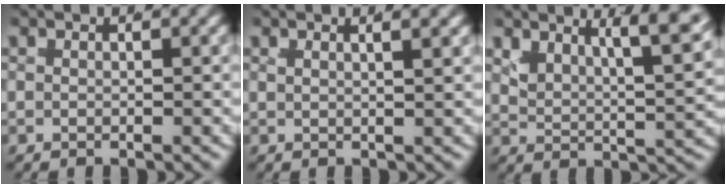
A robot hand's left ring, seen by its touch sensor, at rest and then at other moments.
{"total": 2.2, "force": [1.4, 0.7, 1.5], "torque": [-0.019, 0.005, 0.019]}
{"total": 7.4, "force": [2.9, 4.2, 5.4], "torque": [-0.082, -0.006, 0.036]}